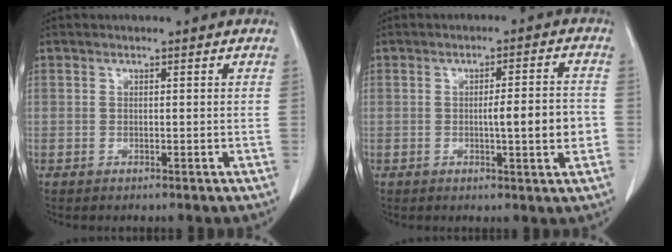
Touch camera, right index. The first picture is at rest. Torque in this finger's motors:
{"motor_torque": [0.80, -0.15, 0.50, 0.10]}